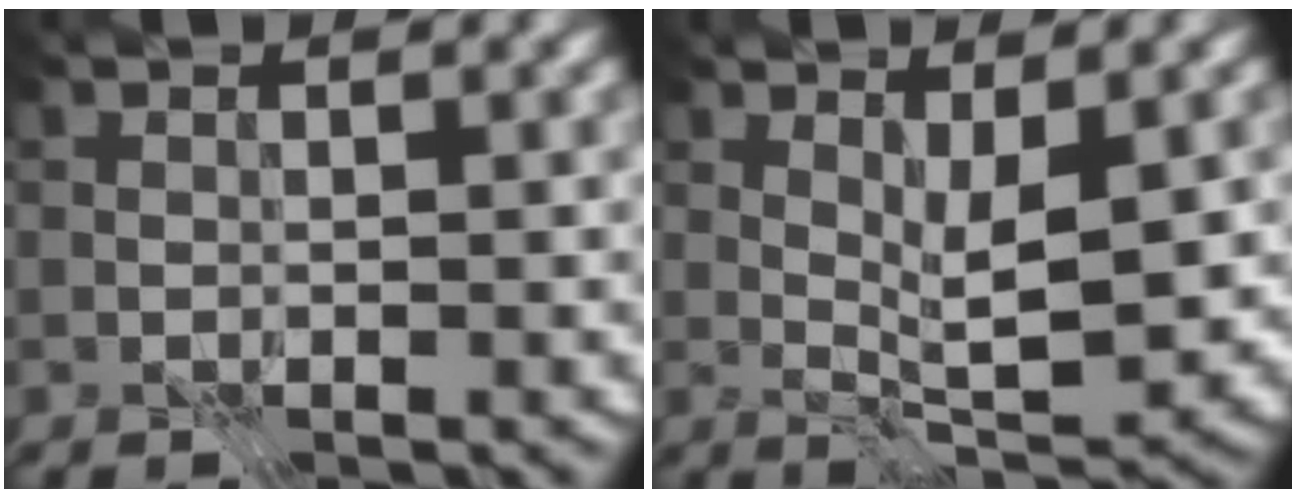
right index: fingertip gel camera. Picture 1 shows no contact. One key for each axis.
{"total": 4.5, "fx": 0.7, "fy": 1.1, "fz": 4.3, "tx": -0.072, "ty": -0.011, "tz": 0.014}